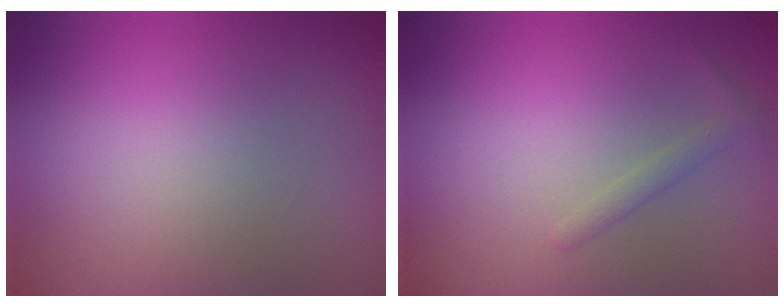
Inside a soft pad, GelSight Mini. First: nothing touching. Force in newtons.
{"total": 1.1, "press": 1.1, "slide": 0.1}